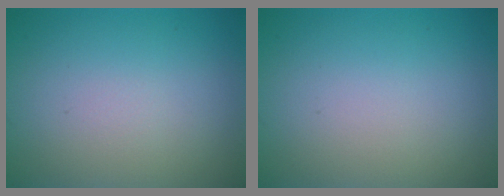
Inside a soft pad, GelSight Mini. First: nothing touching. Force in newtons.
{"total": 0.0}